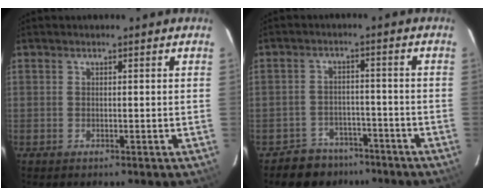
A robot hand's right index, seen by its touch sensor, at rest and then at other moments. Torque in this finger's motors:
{"motor_torque": [-0.35, -0.13, -0.71, -0.18]}